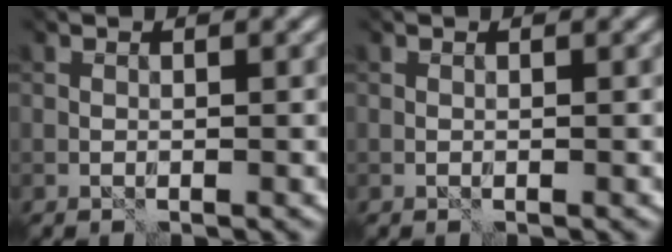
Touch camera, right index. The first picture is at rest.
{"total": 0.0}